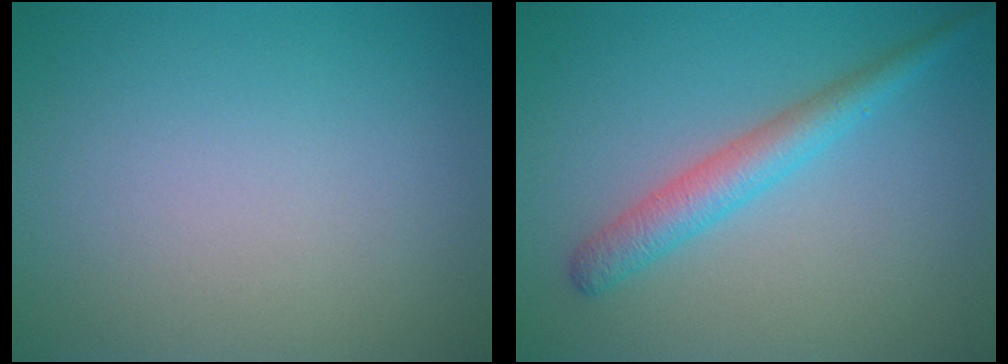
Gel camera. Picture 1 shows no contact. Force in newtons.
{"total": 3.3, "press": 3.3, "slide": 0.1}